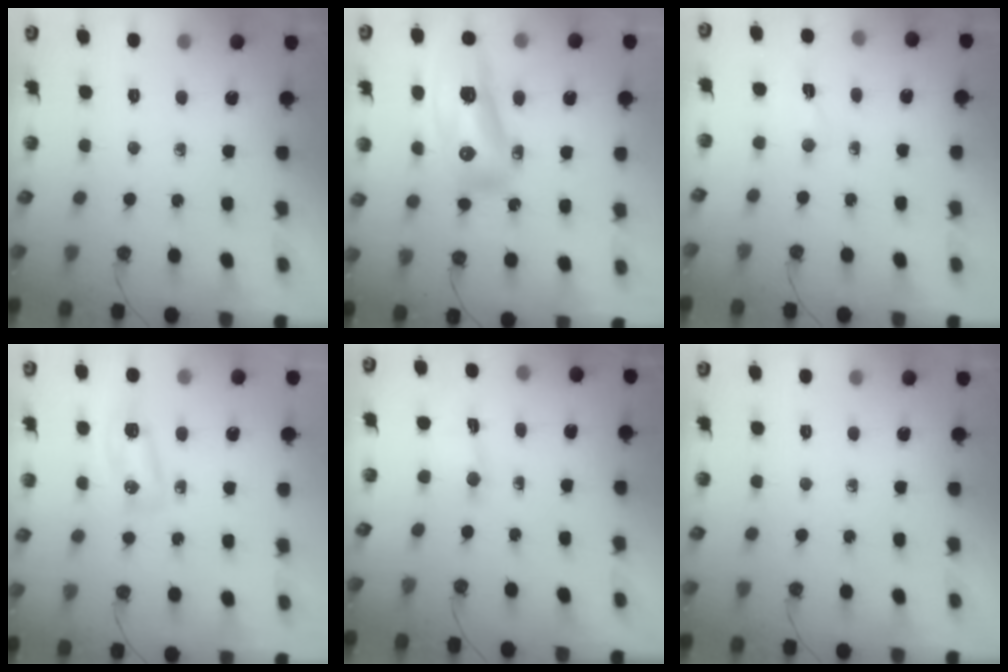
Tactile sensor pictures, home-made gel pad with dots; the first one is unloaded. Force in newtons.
{"total": 17.5, "press": 17.4, "slide": 2.0}
{"total": 4.0, "press": 1.2, "slide": 3.8}
{"total": 6.9, "press": 6.8, "slide": 1.0}
{"total": 0.5, "press": 0.5, "slide": 0.2}
{"total": 0.0}